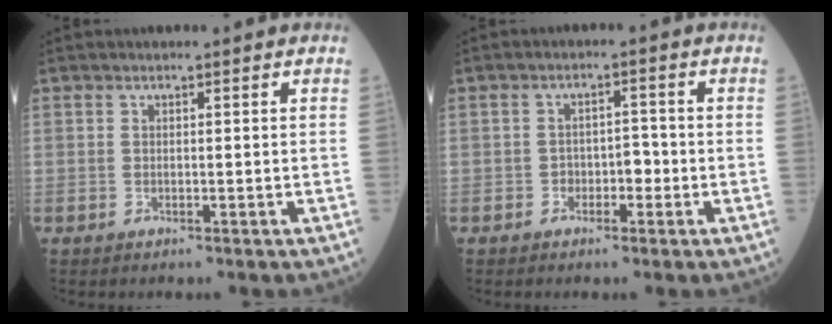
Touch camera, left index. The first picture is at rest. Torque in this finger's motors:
{"motor_torque": [-0.08, 0.22, 0.04, -0.01]}